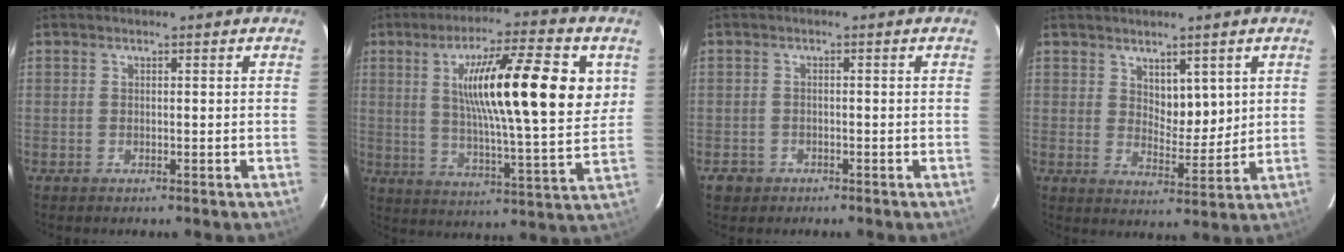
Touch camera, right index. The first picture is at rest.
{"total": 20.3, "force": [5.5, 2.6, 19.4], "torque": [-0.307, 0.014, 0.079]}
{"total": 2.9, "force": [-1.5, 2.5, 0.4], "torque": [-0.012, 0.006, -0.024]}
{"total": 6.1, "force": [2.4, 3.2, 4.6], "torque": [-0.078, -0.003, 0.051]}